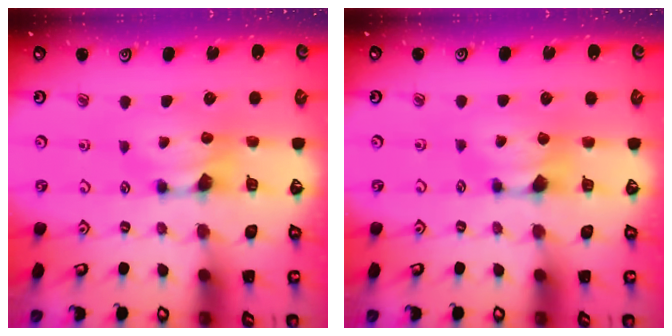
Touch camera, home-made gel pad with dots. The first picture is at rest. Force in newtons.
{"total": 0.8, "press": 0.5, "slide": 0.6}